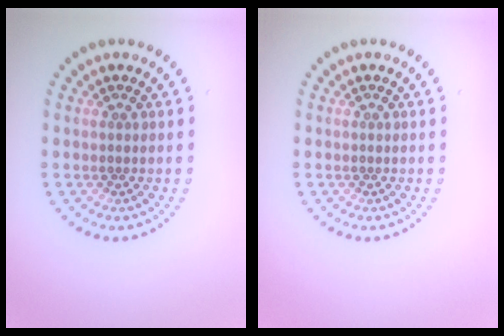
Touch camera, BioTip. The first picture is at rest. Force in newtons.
{"total": 0.0}